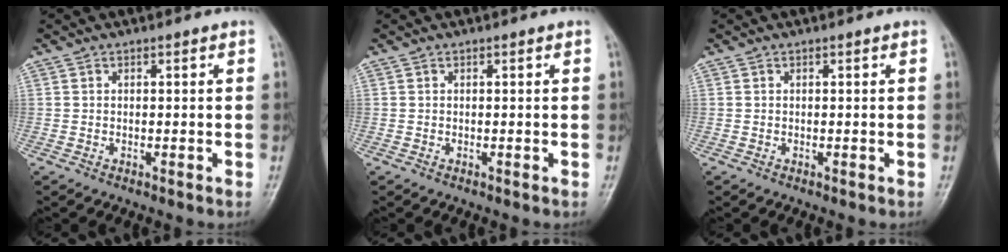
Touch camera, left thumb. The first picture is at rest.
{"total": 0.0}
{"total": 0.0}